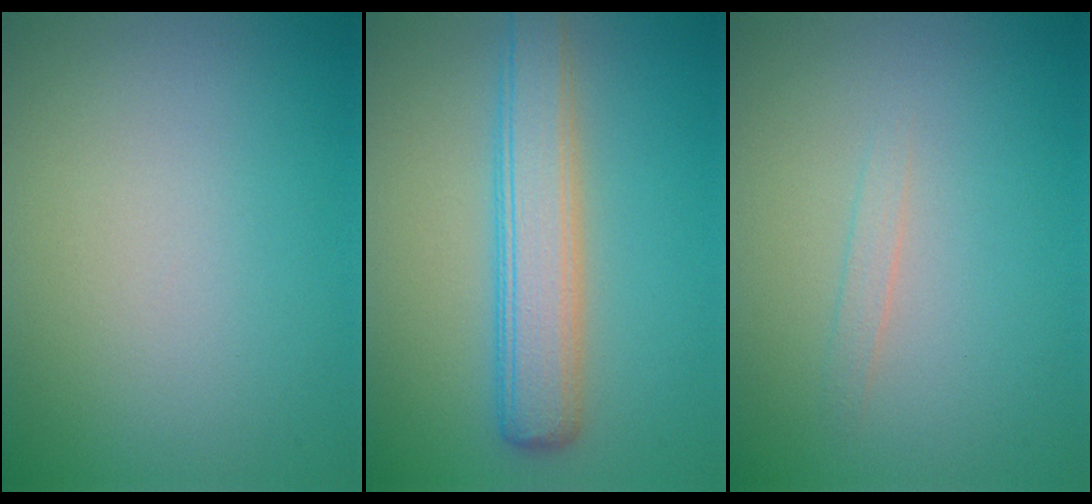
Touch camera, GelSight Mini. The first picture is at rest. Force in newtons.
{"total": 5.4, "press": 5.4, "slide": 0.1}
{"total": 0.9, "press": 0.9, "slide": 0.0}